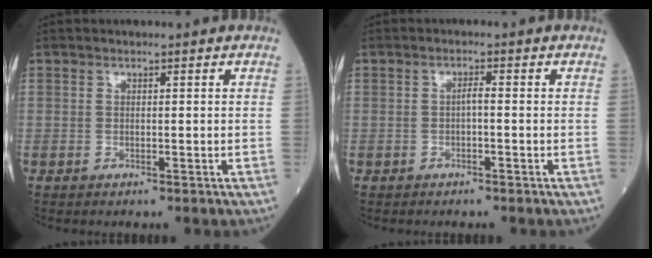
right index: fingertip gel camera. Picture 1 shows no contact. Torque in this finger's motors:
{"motor_torque": [0.31, 0.12, 0.16, 0.04]}